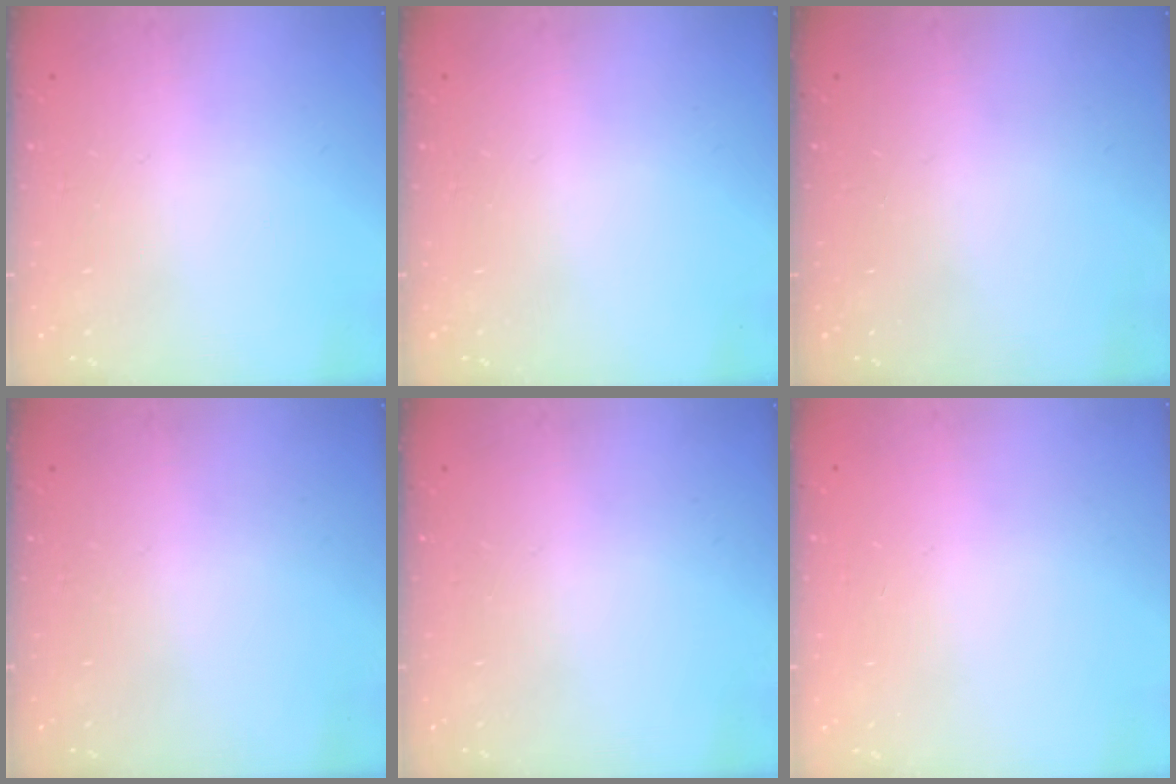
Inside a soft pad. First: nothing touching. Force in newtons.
{"total": 0.0}
{"total": 0.0}
{"total": 0.0}
{"total": 0.0}
{"total": 0.0}